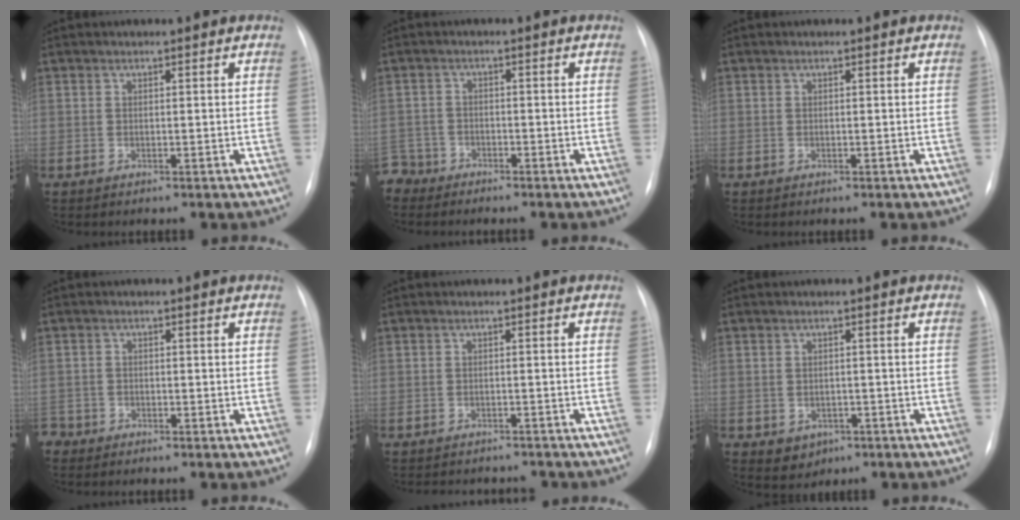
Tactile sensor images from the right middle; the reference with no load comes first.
{"total": 3.8, "force": [-3.3, 1.6, -0.9], "torque": [0.018, -0.001, -0.069]}
{"total": 0.0}
{"total": 2.4, "force": [-2.0, 1.2, -0.2], "torque": [-0.001, 0.001, -0.039]}
{"total": 6.3, "force": [-5.9, 2.0, 1.1], "torque": [-0.008, 0.004, -0.069]}
{"total": 3.2, "force": [-1.3, 2.7, 1.2], "torque": [-0.012, 0.003, -0.002]}